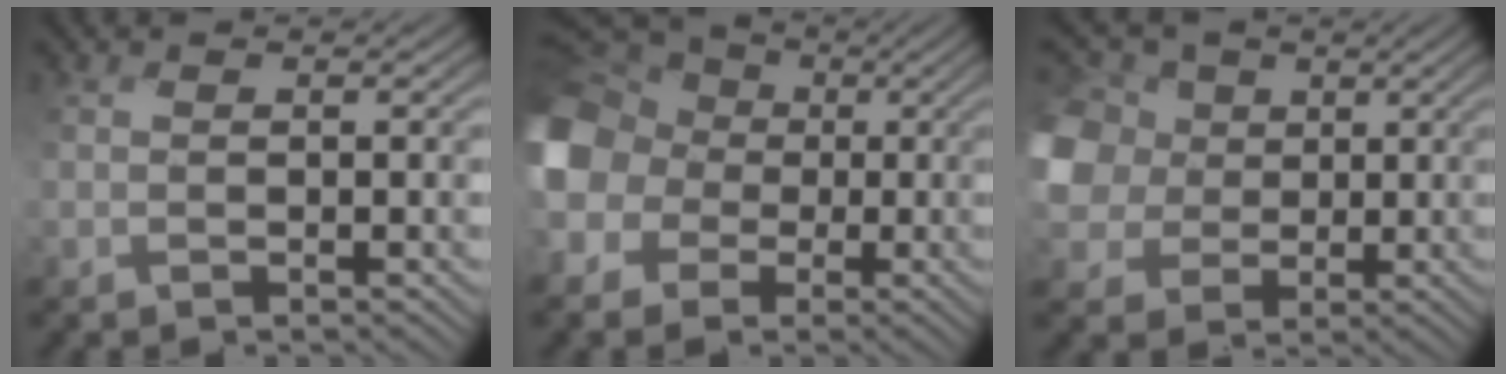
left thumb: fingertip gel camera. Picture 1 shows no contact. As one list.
[{"total": 17.0, "force": [-0.1, 15.1, 7.7], "torque": [-0.253, 0.004, -0.054]}, {"total": 11.1, "force": [1.4, 9.8, 5.1], "torque": [-0.204, -0.004, 0.011]}]